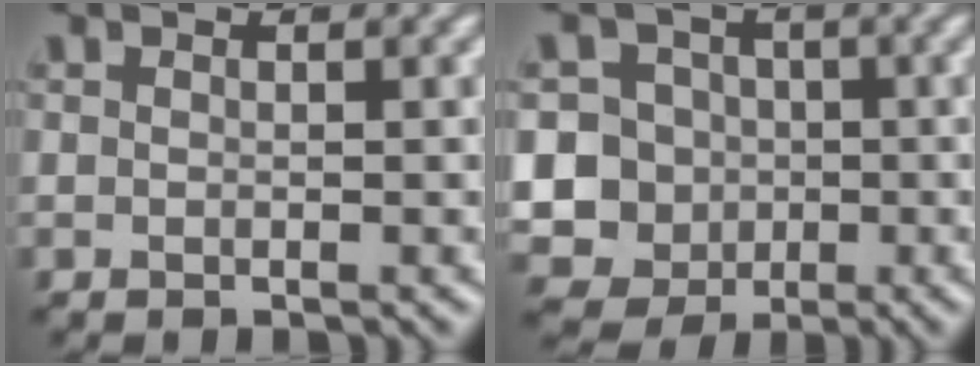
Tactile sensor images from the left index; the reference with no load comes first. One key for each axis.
{"total": 11.0, "fx": -2.6, "fy": 10.3, "fz": 2.8, "tx": -0.083, "ty": -0.004, "tz": -0.069}